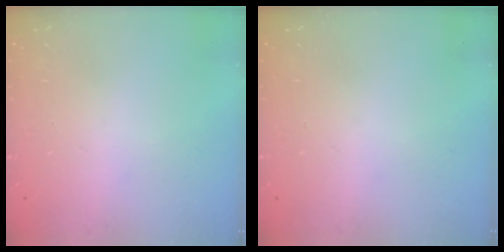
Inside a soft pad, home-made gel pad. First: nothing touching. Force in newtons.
{"total": 0.0}